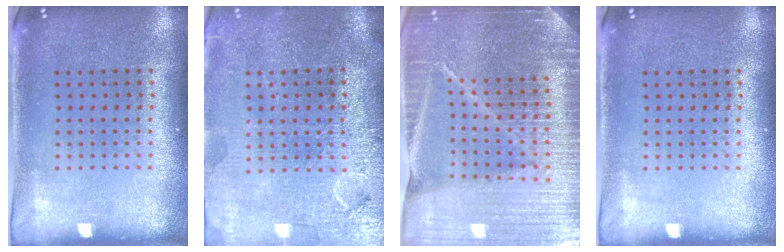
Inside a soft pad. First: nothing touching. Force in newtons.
{"total": 3.7, "press": 3.4, "slide": 1.4}
{"total": 5.5, "press": 4.8, "slide": 2.6}
{"total": 0.0}